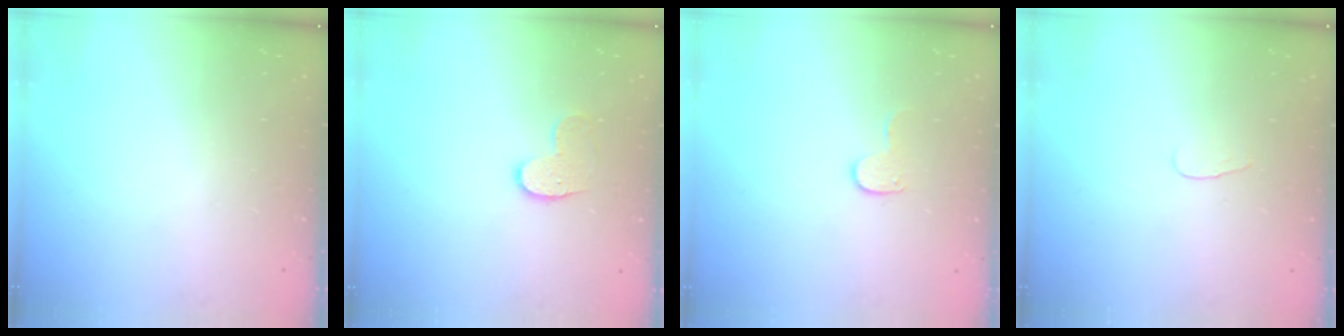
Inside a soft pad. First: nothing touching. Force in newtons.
{"total": 8.2, "press": 8.2, "slide": 0.3}
{"total": 6.4, "press": 6.4, "slide": 0.5}
{"total": 2.8, "press": 2.8, "slide": 0.3}